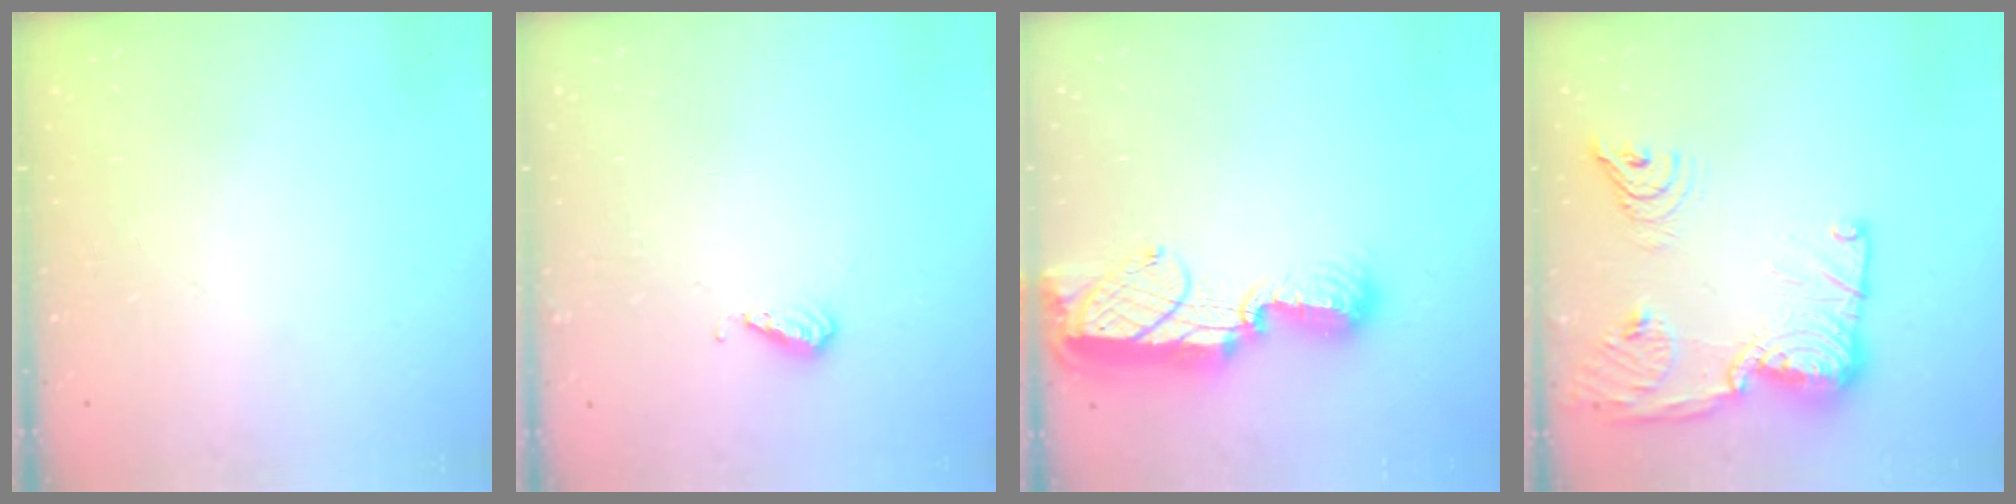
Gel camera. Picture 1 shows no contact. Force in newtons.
{"total": 5.0, "press": 4.8, "slide": 1.3}
{"total": 12.4, "press": 12.3, "slide": 1.2}
{"total": 21.8, "press": 20.6, "slide": 6.9}